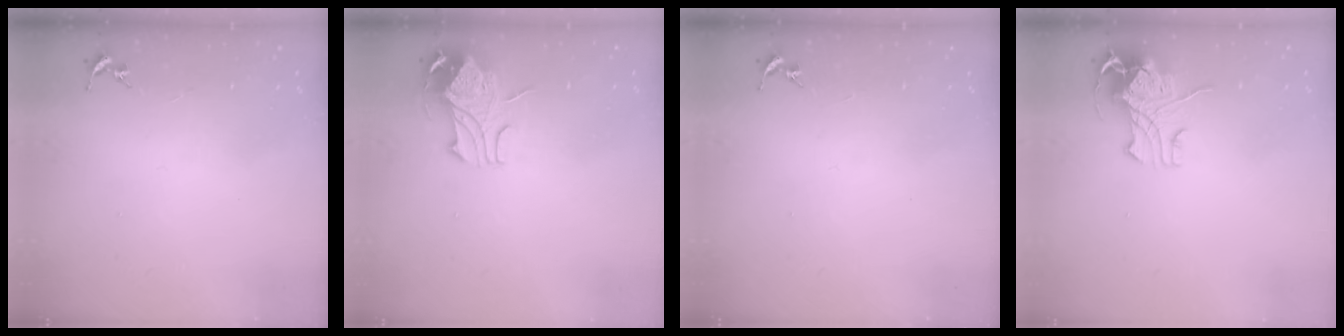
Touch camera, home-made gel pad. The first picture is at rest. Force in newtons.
{"total": 9.9, "press": 9.8, "slide": 1.4}
{"total": 0.0}
{"total": 10.7, "press": 10.6, "slide": 1.4}